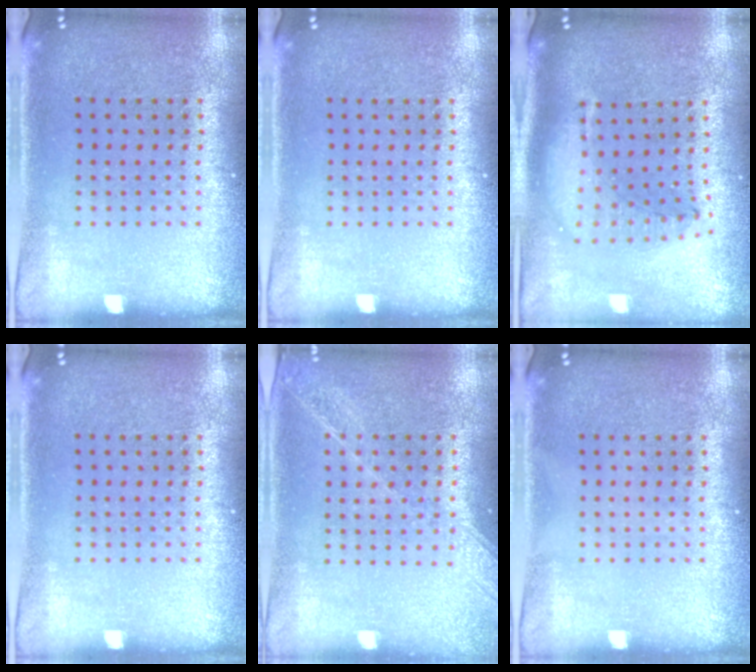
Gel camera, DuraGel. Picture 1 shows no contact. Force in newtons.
{"total": 0.0}
{"total": 1.5, "press": 1.3, "slide": 0.7}
{"total": 0.0}
{"total": 1.5, "press": 1.4, "slide": 0.5}
{"total": 0.0}